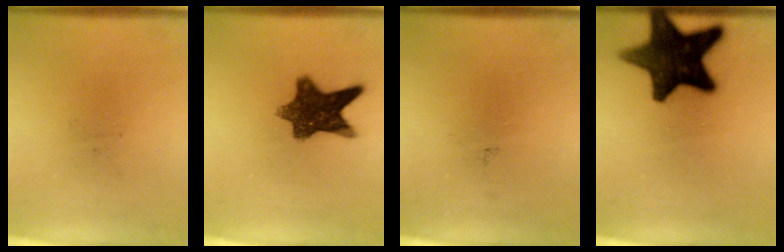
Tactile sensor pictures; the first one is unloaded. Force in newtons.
{"total": 10.2}
{"total": 0.0}
{"total": 16.3}